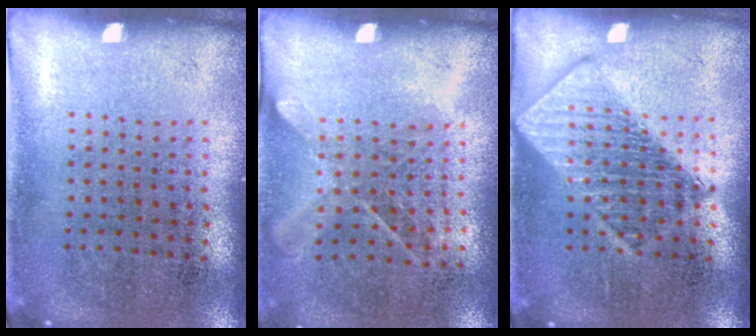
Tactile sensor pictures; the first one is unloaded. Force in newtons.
{"total": 1.2, "press": 1.0, "slide": 0.7}
{"total": 2.9, "press": 2.9, "slide": 0.4}